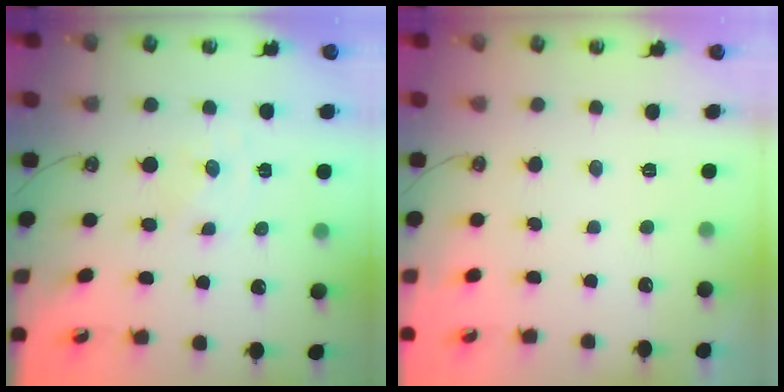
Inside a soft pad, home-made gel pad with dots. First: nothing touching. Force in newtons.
{"total": 0.0}